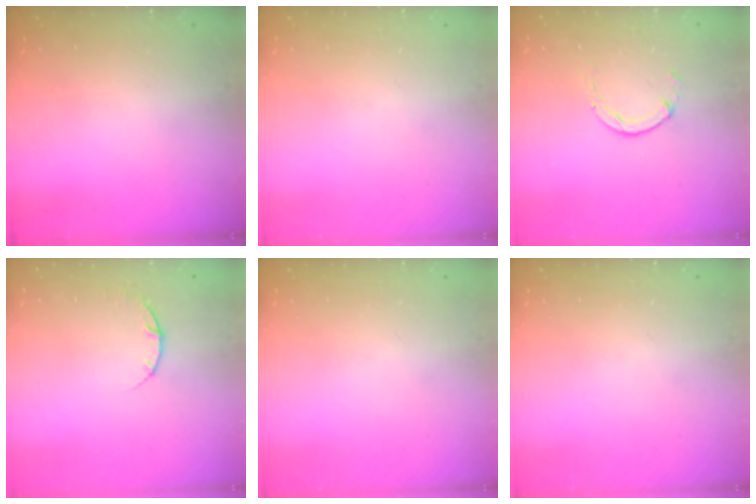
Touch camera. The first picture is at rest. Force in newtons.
{"total": 0.0}
{"total": 0.0}
{"total": 3.7, "press": 3.7, "slide": 0.6}
{"total": 0.0}
{"total": 0.0}